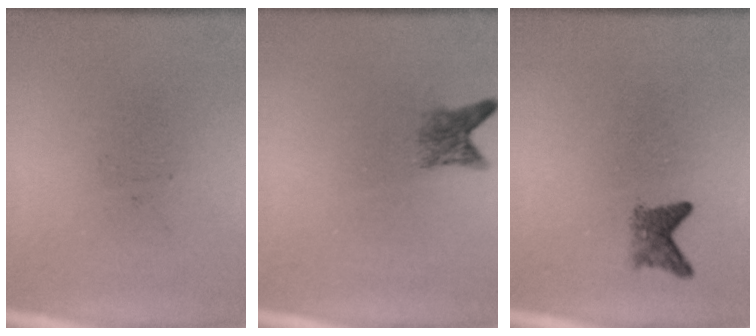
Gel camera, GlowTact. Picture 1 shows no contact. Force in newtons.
{"total": 2.3}
{"total": 2.3}